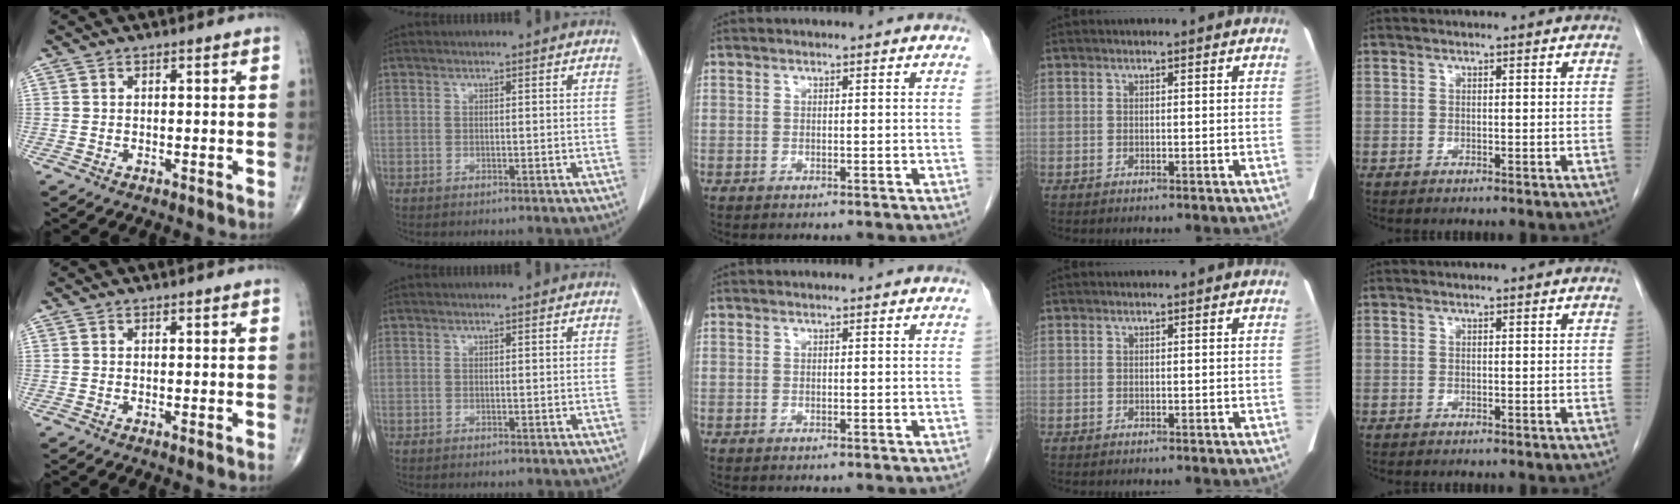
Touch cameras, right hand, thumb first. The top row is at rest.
{}